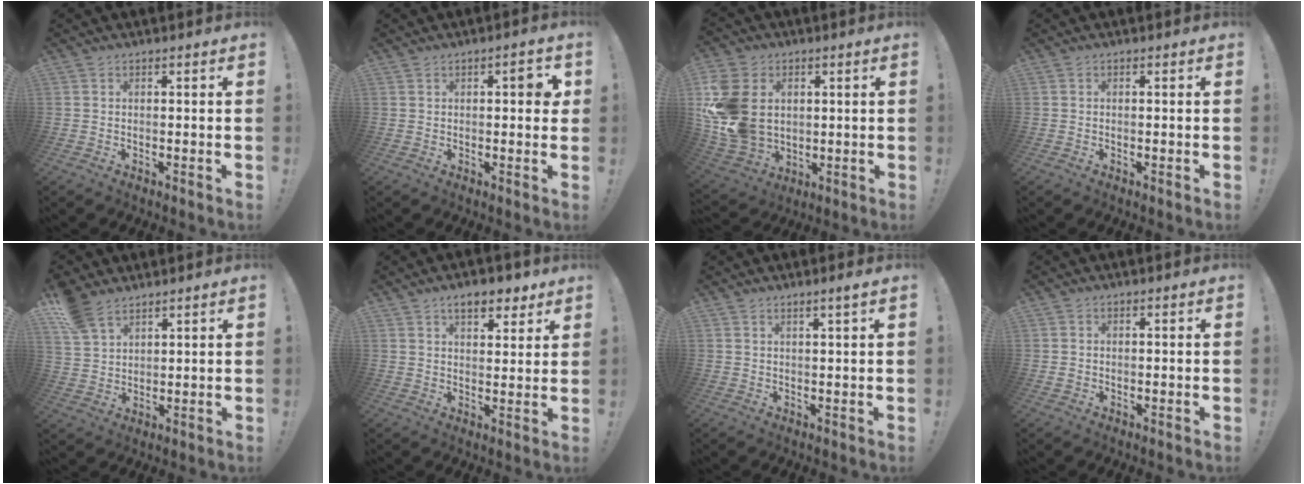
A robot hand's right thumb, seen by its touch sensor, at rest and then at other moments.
{"total": 3.2, "force": [0.8, 1.4, 2.8], "torque": [-0.029, -0.002, 0.008]}
{"total": 18.4, "force": [2.4, 14.4, 11.2], "torque": [-0.220, -0.004, 0.054]}
{"total": 0.0}
{"total": 8.4, "force": [6.2, 4.6, 3.3], "torque": [-0.069, -0.029, 0.127]}
{"total": 8.0, "force": [5.4, 3.7, 4.7], "torque": [-0.056, -0.022, 0.093]}
{"total": 2.3, "force": [1.4, -0.2, 1.9], "torque": [-0.030, -0.004, 0.021]}
{"total": 0.9, "force": [0.2, 0.8, 0.3], "torque": [0.002, 0.001, 0.003]}